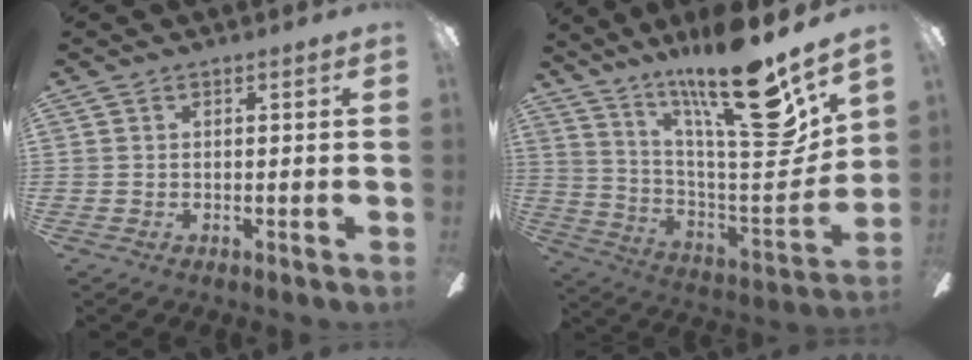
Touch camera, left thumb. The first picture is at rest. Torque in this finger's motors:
{"motor_torque": [1.22, -0.22, 1.61, -1.16, 0.46]}